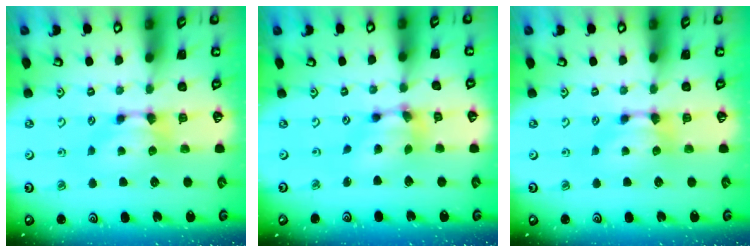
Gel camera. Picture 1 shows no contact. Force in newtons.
{"total": 6.4, "press": 6.1, "slide": 1.9}
{"total": 0.0}